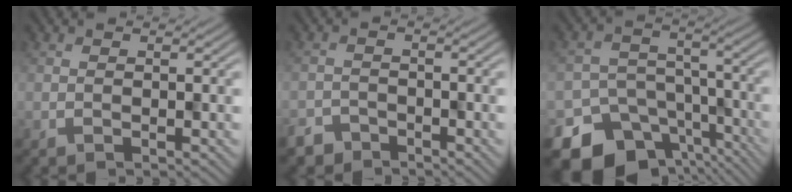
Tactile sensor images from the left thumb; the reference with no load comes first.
{"total": 2.7, "force": [-2.4, 1.1, -0.1], "torque": [0.008, -0.001, -0.045]}
{"total": 16.7, "force": [-11.2, 11.5, 4.6], "torque": [-0.100, -0.062, -0.136]}